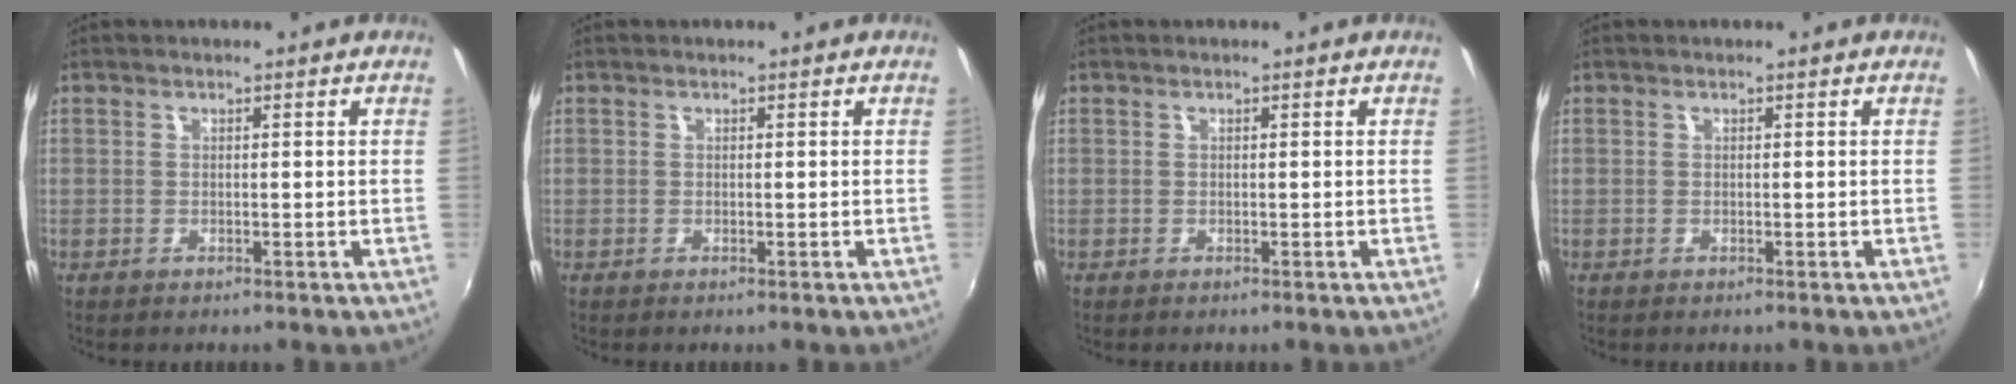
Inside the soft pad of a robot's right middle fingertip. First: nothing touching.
{"total": 0.0}
{"total": 0.0}
{"total": 0.0}